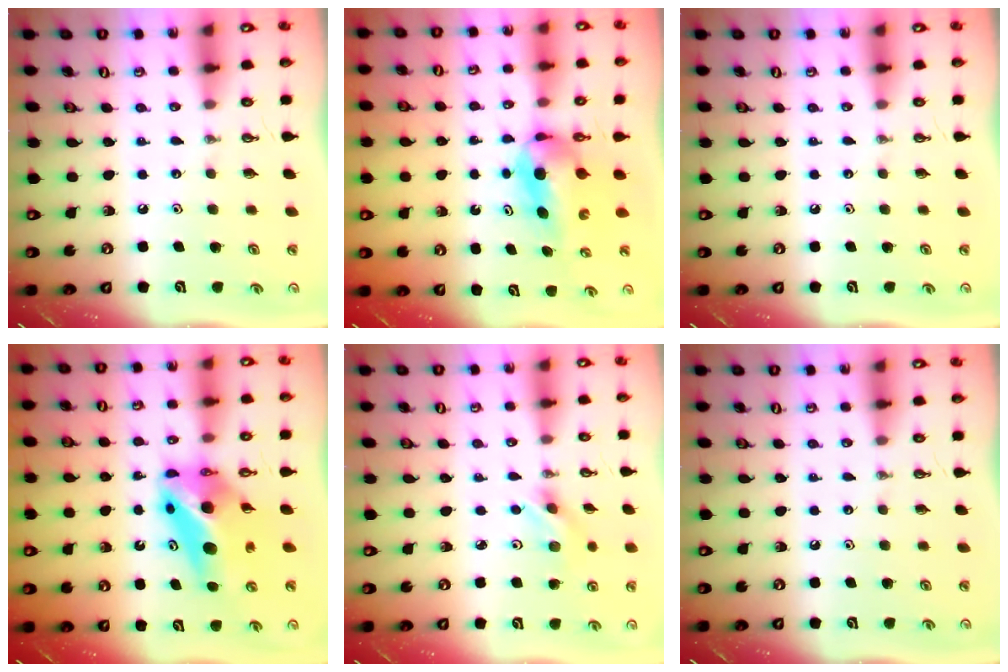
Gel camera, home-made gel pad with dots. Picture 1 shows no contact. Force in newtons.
{"total": 7.1, "press": 5.4, "slide": 4.6}
{"total": 0.0}
{"total": 9.7, "press": 9.4, "slide": 2.3}
{"total": 3.0, "press": 3.0, "slide": 0.4}
{"total": 0.0}